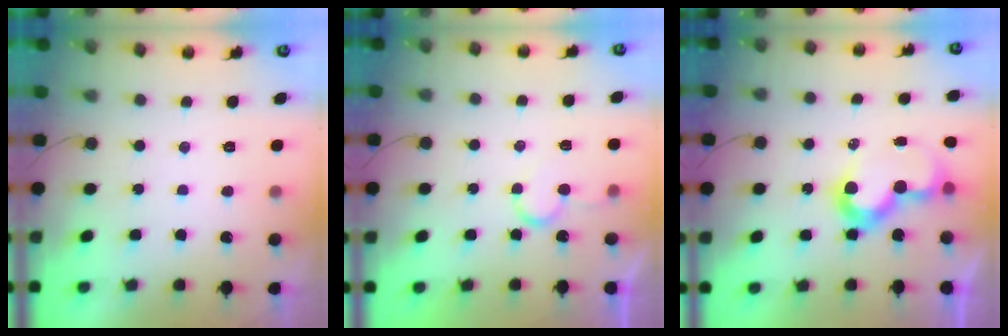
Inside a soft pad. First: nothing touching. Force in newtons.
{"total": 6.4, "press": 6.4, "slide": 0.6}
{"total": 10.0, "press": 10.0, "slide": 0.6}